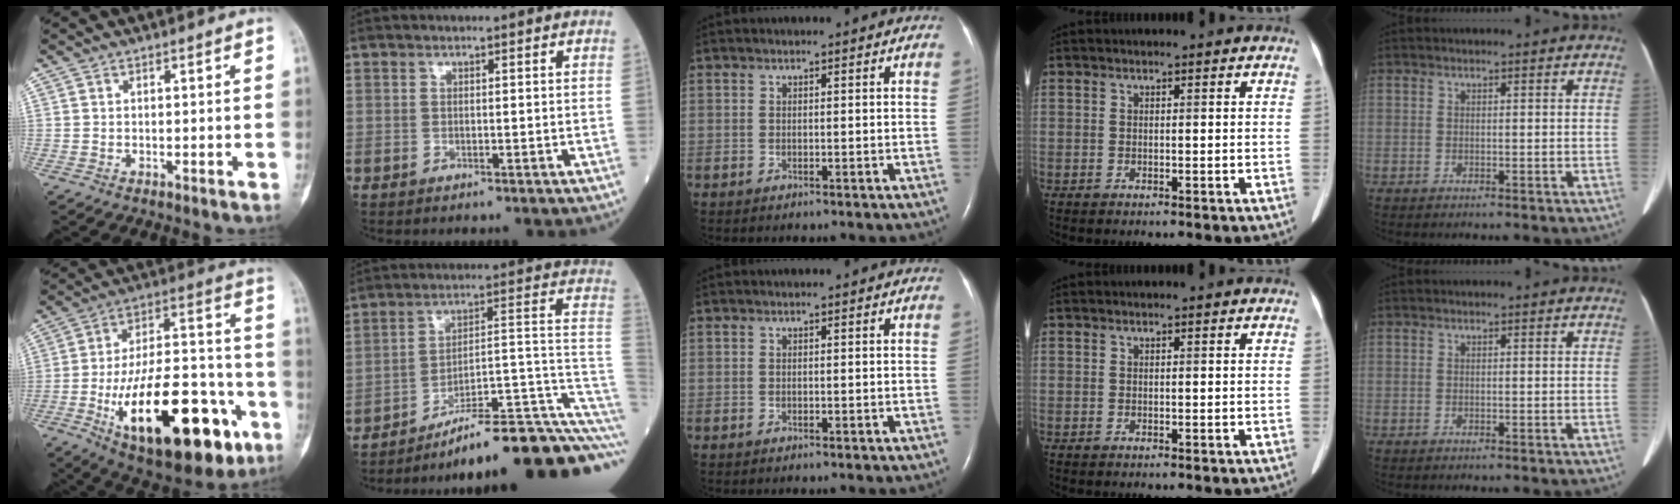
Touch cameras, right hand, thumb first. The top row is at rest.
{"thumb": {"total": 30.1, "force": [-11.9, 12.8, 24.5], "torque": [-0.371, 0.051, -0.168]}, "index": {"total": 18.4, "force": [-13.3, 0.7, 12.7], "torque": [-0.109, 0.054, -0.197]}}